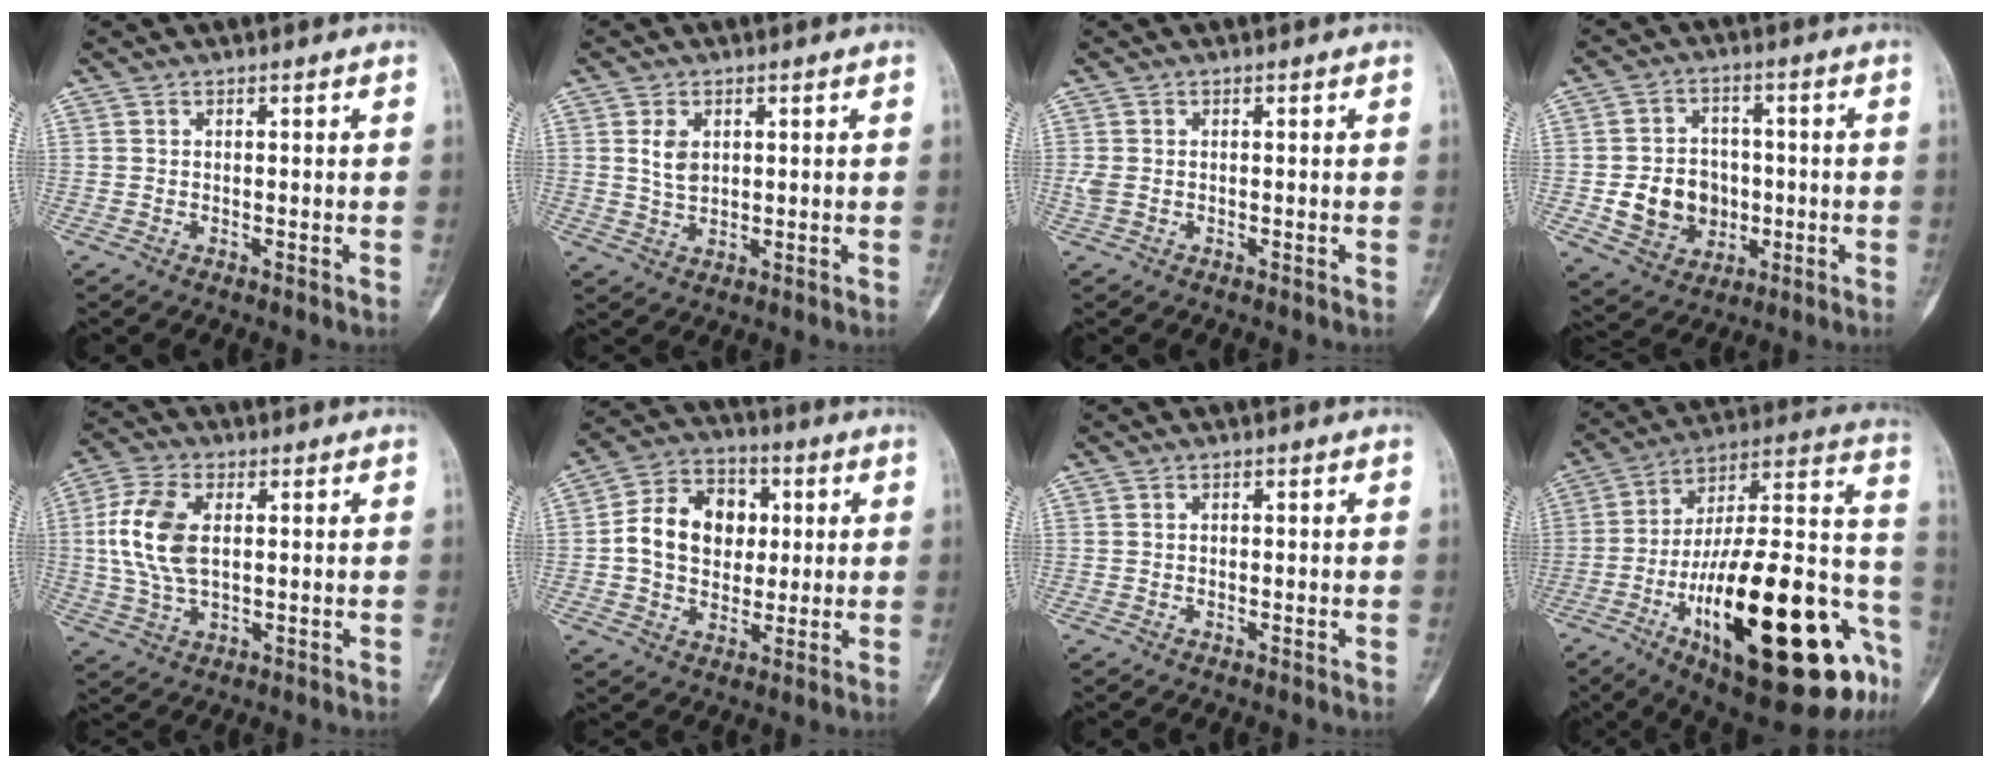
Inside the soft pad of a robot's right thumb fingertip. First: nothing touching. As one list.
[{"total": 5.8, "force": [1.2, 3.4, 4.5], "torque": [-0.087, -0.002, 0.026]}, {"total": 1.3, "force": [-0.1, 0.9, 1.0], "torque": [-0.034, 0.003, -0.003]}, {"total": 10.6, "force": [-1.5, 9.0, 5.5], "torque": [-0.053, 0.011, -0.017]}, {"total": 11.1, "force": [1.4, 6.3, 9.0], "torque": [-0.195, 0.005, 0.028]}, {"total": 14.0, "force": [1.4, 10.8, 8.8], "torque": [-0.115, 0.016, 0.018]}, {"total": 0.0}, {"total": 36.4, "force": [-13.2, 11.9, 31.7], "torque": [-0.425, 0.044, -0.196]}]